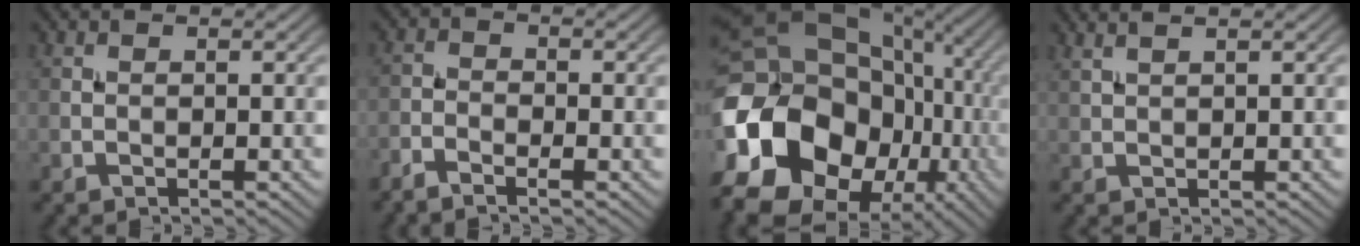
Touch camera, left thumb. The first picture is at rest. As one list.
[{"total": 2.7, "force": [-2.1, 0.7, 1.5], "torque": [-0.033, -0.005, -0.050]}, {"total": 23.1, "force": [-6.9, 17.7, 13.2], "torque": [-0.281, -0.021, -0.133]}, {"total": 2.1, "force": [1.6, 0.4, 1.2], "torque": [-0.023, 0.007, 0.025]}]